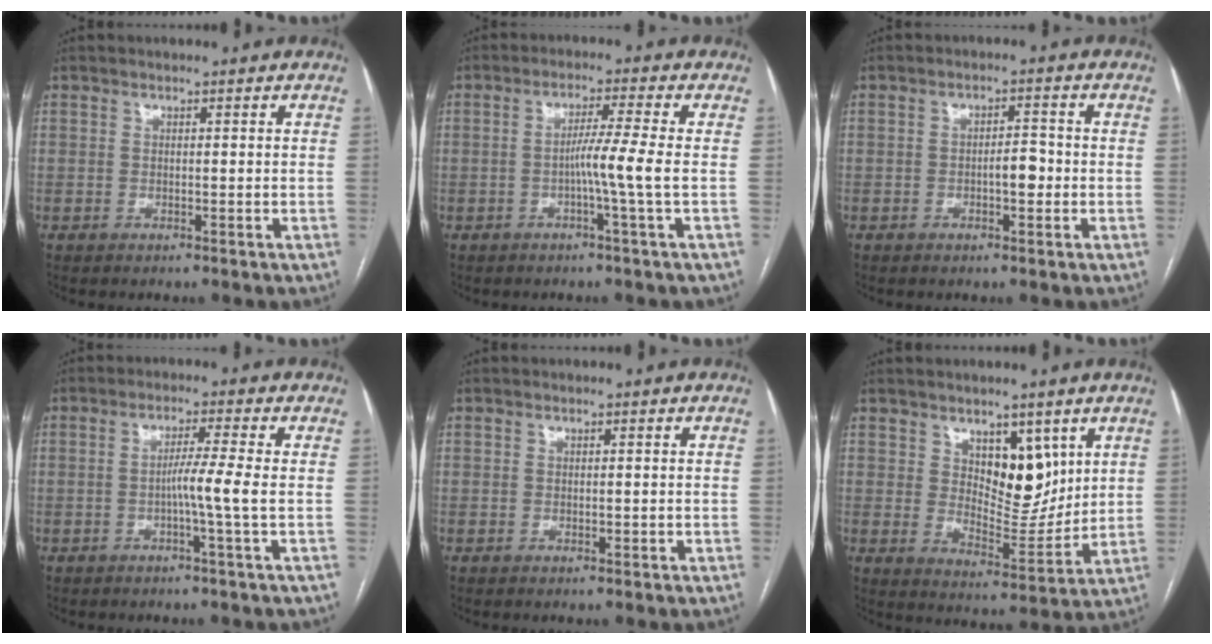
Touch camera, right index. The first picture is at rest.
{"total": 5.2, "force": [-1.1, -1.7, 4.8], "torque": [-0.082, 0.001, -0.020]}
{"total": 3.1, "force": [-0.8, 1.1, 2.8], "torque": [-0.041, 0.005, -0.012]}
{"total": 3.4, "force": [-1.0, -1.1, 3.1], "torque": [-0.048, 0.001, -0.017]}
{"total": 0.6, "force": [-0.1, 0.2, 0.6], "torque": [-0.010, -0.002, 0.001]}
{"total": 9.1, "force": [4.2, 4.6, 6.6], "torque": [-0.098, -0.006, 0.078]}